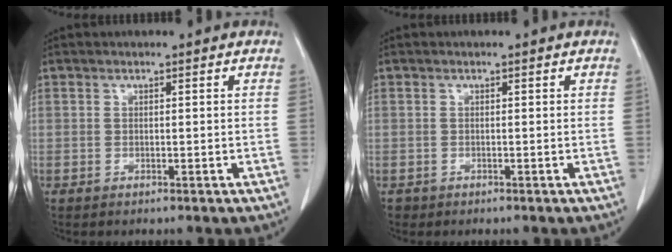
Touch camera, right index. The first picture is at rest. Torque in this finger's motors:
{"motor_torque": [-0.18, -0.04, -0.66, -0.15]}